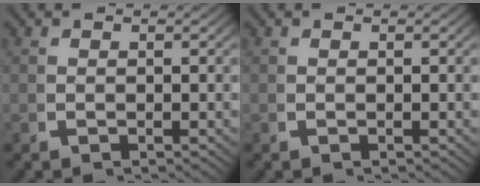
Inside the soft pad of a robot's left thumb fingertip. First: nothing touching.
{"total": 0.0}